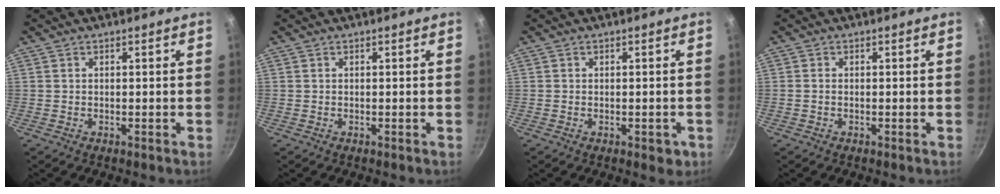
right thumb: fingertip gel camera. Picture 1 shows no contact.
{"total": 0.0}
{"total": 2.6, "force": [-1.0, 1.6, 1.8], "torque": [-0.014, 0.004, -0.011]}
{"total": 0.7, "force": [-0.2, 0.5, 0.4], "torque": [-0.008, 0.003, -0.004]}